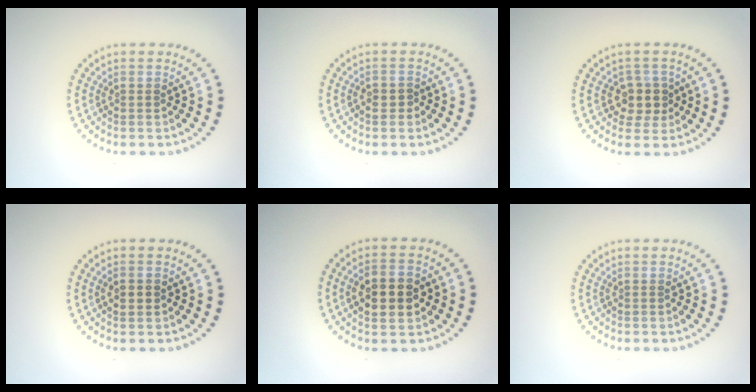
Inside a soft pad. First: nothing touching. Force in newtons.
{"total": 0.9, "press": 0.8, "slide": 0.3}
{"total": 2.5, "press": 2.2, "slide": 1.1}
{"total": 1.8, "press": 1.8, "slide": 0.2}
{"total": 5.0, "press": 5.0, "slide": 0.3}
{"total": 0.0}